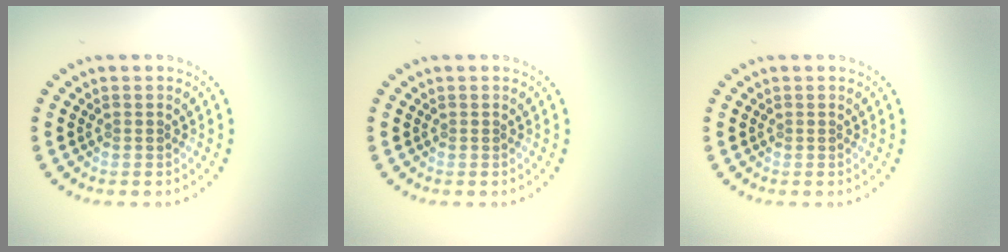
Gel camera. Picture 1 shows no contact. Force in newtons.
{"total": 0.0}
{"total": 0.0}